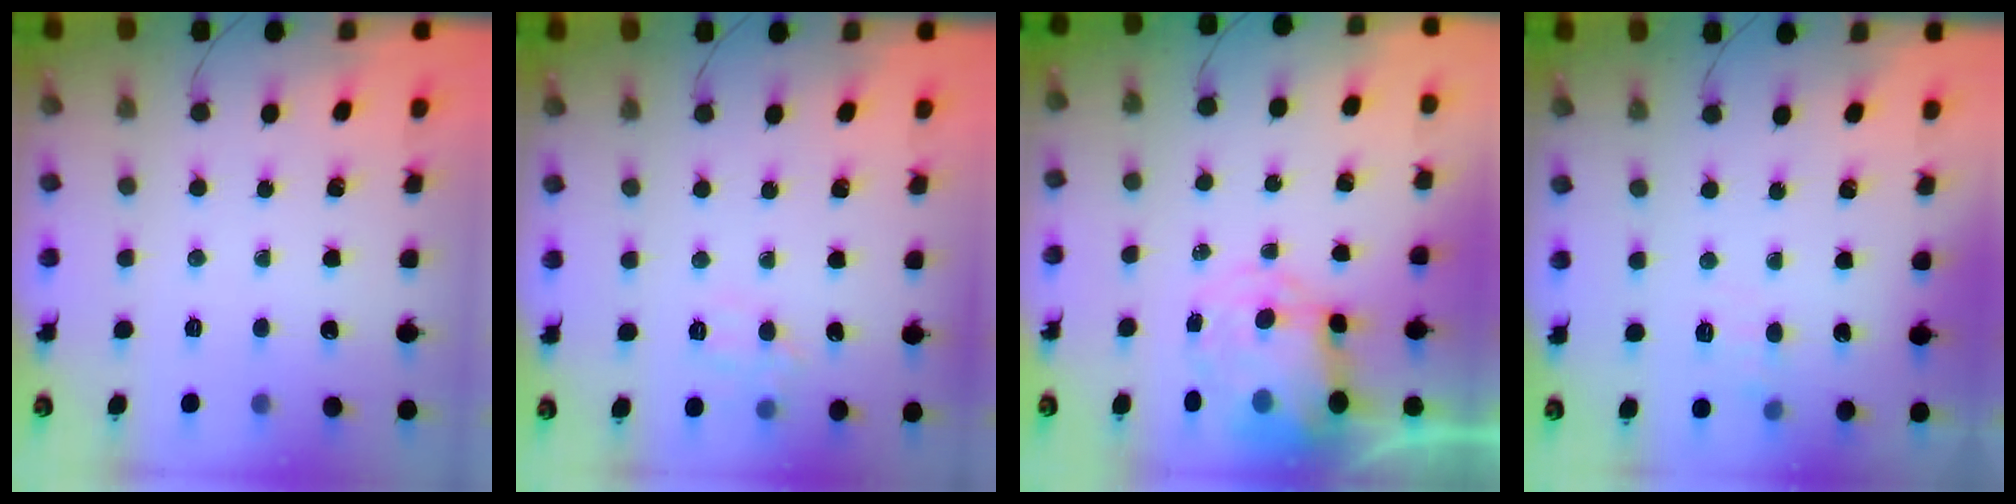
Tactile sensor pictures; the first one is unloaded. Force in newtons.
{"total": 8.0, "press": 7.9, "slide": 1.5}
{"total": 9.8, "press": 9.6, "slide": 2.3}
{"total": 5.5, "press": 5.2, "slide": 1.9}